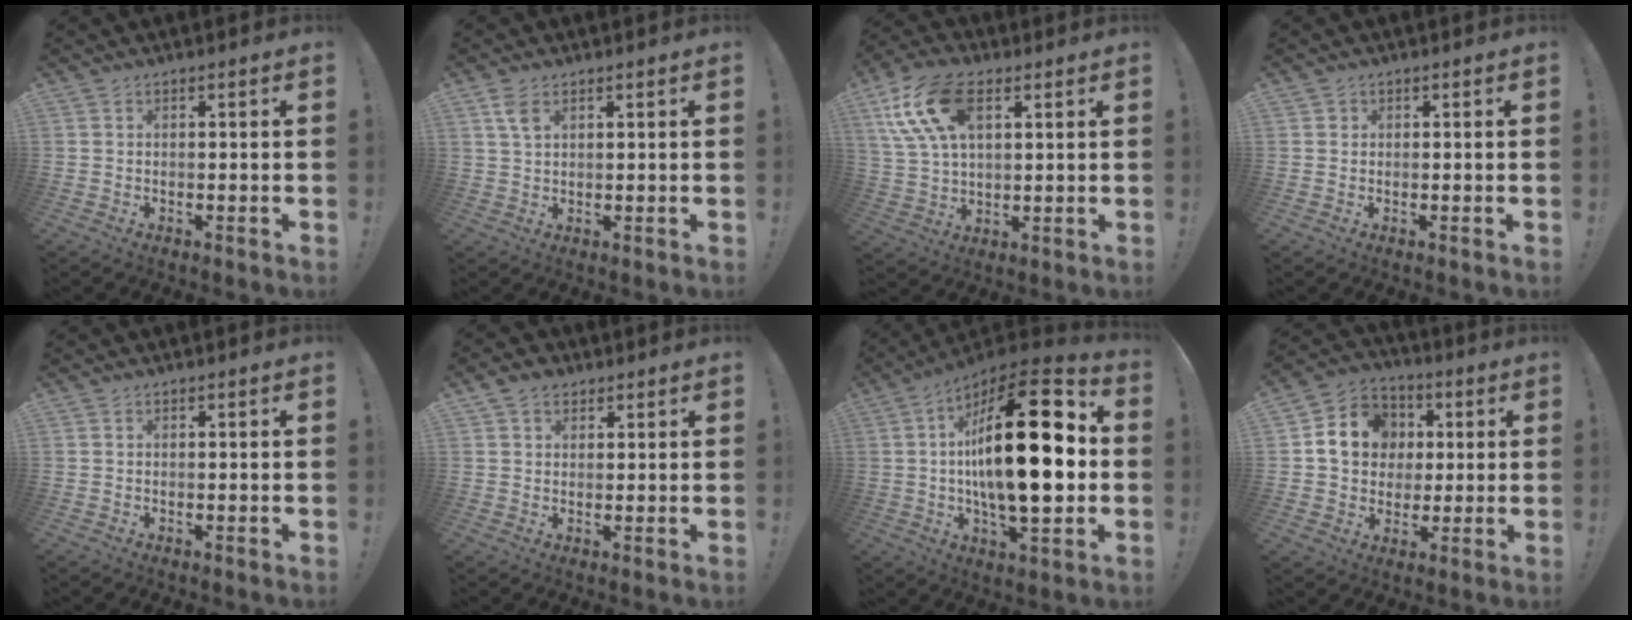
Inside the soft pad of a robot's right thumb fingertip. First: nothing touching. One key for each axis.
{"total": 4.1, "fx": 2.1, "fy": 2.0, "fz": 2.9, "tx": -0.053, "ty": -0.003, "tz": 0.038}
{"total": 16.5, "fx": 6.7, "fy": 9.4, "fz": 11.8, "tx": -0.229, "ty": -0.010, "tz": 0.123}
{"total": 1.0, "fx": 0.3, "fy": 0.9, "fz": 0.2, "tx": 0.005, "ty": 0.000, "tz": 0.005}
{"total": 0.0}
{"total": 4.2, "fx": 2.2, "fy": 3.1, "fz": 1.6, "tx": -0.026, "ty": -0.003, "tz": 0.043}
{"total": 28.7, "fx": 1.8, "fy": 10.1, "fz": 26.8, "tx": -0.437, "ty": -0.014, "tz": 0.016}
{"total": 13.5, "fx": 2.3, "fy": 12.0, "fz": 5.8, "tx": -0.070, "ty": 0.006, "tz": 0.050}